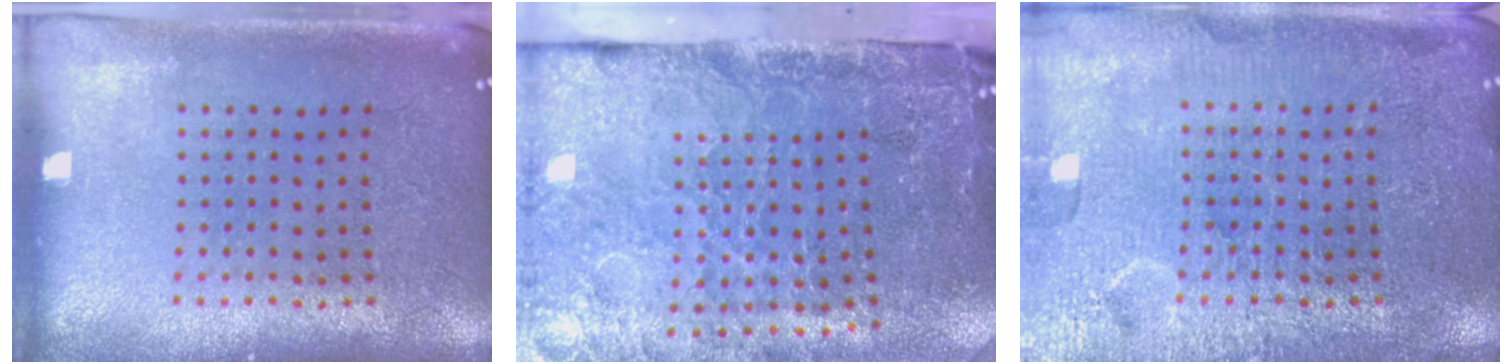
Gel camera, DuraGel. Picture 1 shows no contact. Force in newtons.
{"total": 4.9, "press": 3.7, "slide": 3.3}
{"total": 5.8, "press": 5.7, "slide": 0.8}